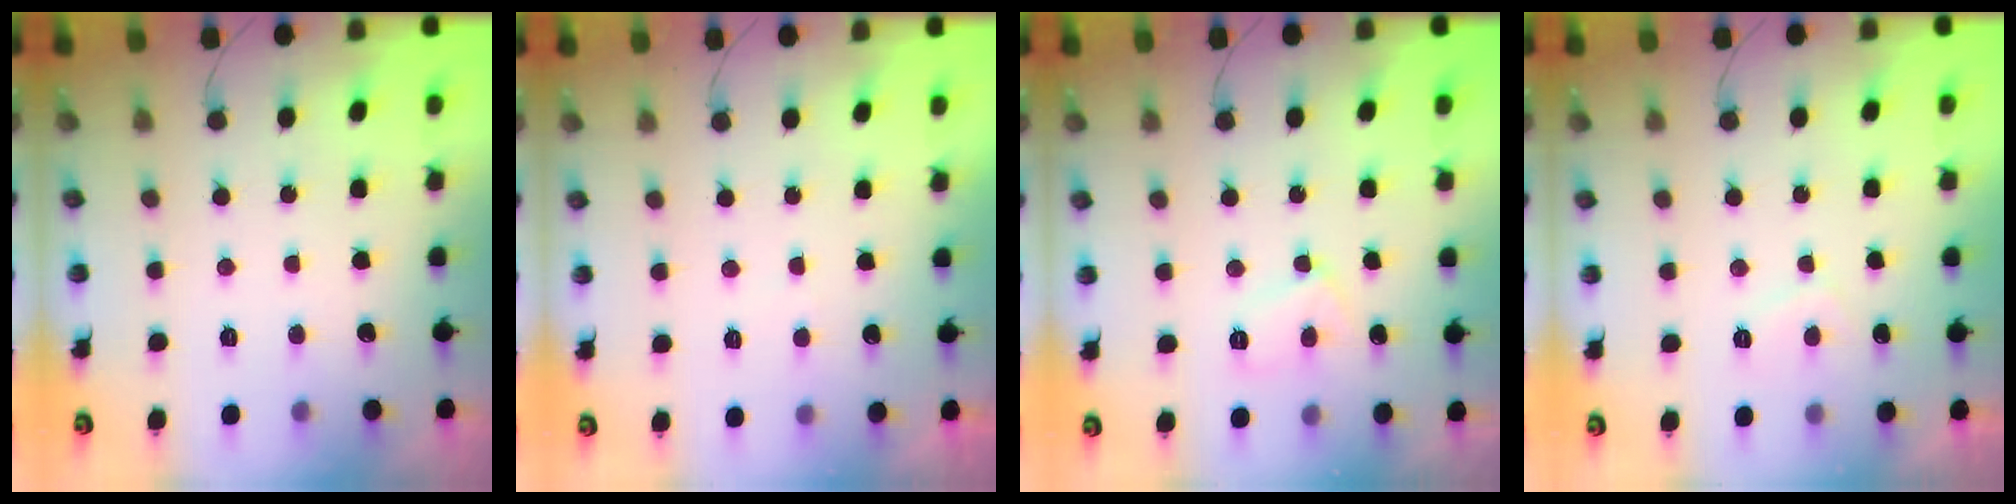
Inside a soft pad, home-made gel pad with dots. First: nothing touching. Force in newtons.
{"total": 1.3, "press": 1.2, "slide": 0.5}
{"total": 5.6, "press": 5.6, "slide": 0.6}
{"total": 1.6, "press": 1.4, "slide": 0.7}